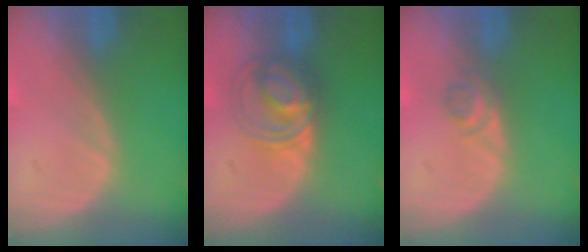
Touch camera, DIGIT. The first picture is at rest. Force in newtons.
{"total": 5.5, "press": 5.5, "slide": 0.6}
{"total": 1.8, "press": 1.5, "slide": 0.9}